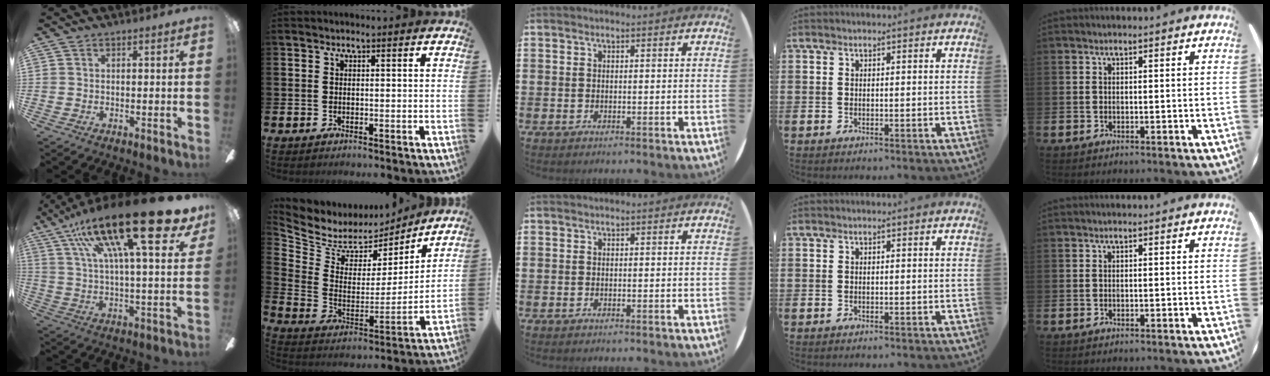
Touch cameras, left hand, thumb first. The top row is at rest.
{"thumb": {"total": 28.9, "force": [16.4, 7.2, 22.7], "torque": [-0.380, -0.095, 0.255]}, "index": {"total": 6.9, "force": [6.2, 2.9, 0.2], "torque": [-0.053, -0.051, 0.106]}}